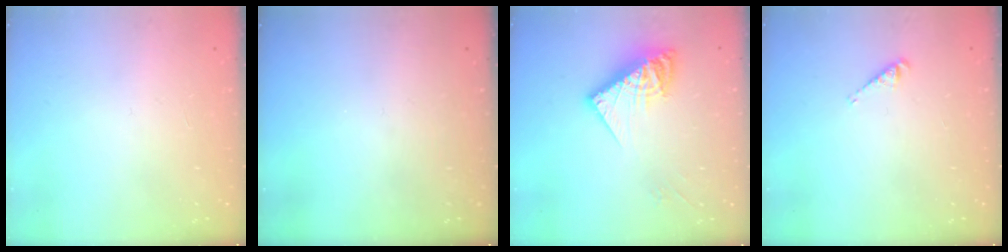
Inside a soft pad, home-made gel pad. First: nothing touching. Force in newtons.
{"total": 0.0}
{"total": 12.4, "press": 12.4, "slide": 1.3}
{"total": 2.8, "press": 2.8, "slide": 0.4}